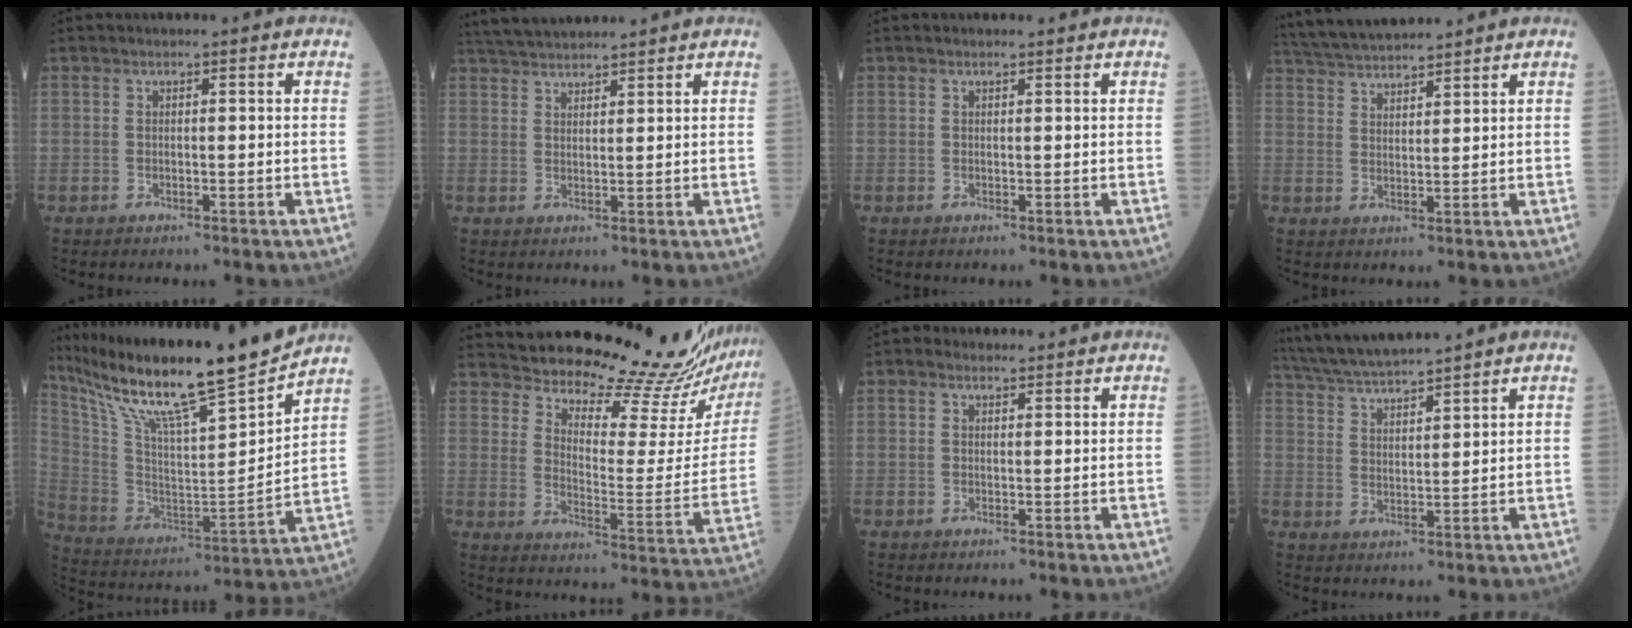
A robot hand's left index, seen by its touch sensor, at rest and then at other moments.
{"total": 7.9, "force": [7.4, 0.9, 2.4], "torque": [-0.049, 0.035, 0.128]}
{"total": 0.5, "force": [0.5, 0.1, 0.0], "torque": [-0.009, -0.003, 0.006]}
{"total": 9.5, "force": [9.1, 0.6, 2.9], "torque": [-0.067, 0.033, 0.163]}
{"total": 22.7, "force": [19.1, 0.5, 12.3], "torque": [-0.228, -0.017, 0.329]}
{"total": 22.4, "force": [21.5, 1.2, 6.0], "torque": [-0.098, -0.107, 0.273]}
{"total": 1.5, "force": [1.2, 0.9, 0.3], "torque": [-0.010, 0.013, 0.016]}
{"total": 10.2, "force": [9.5, -0.3, 3.9], "torque": [-0.078, 0.023, 0.175]}